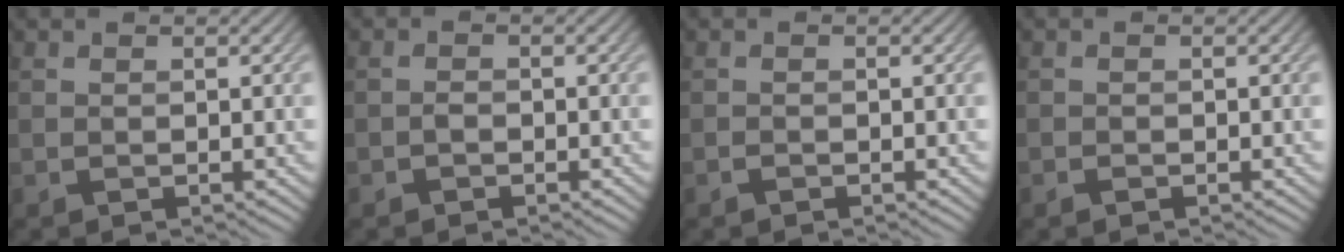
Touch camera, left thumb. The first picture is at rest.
{"total": 1.0, "force": [-0.6, 0.6, 0.5], "torque": [-0.010, 0.002, -0.013]}
{"total": 0.6, "force": [-0.5, 0.2, 0.3], "torque": [-0.004, 0.000, -0.010]}
{"total": 0.8, "force": [-0.6, 0.4, 0.4], "torque": [-0.007, -0.002, -0.010]}